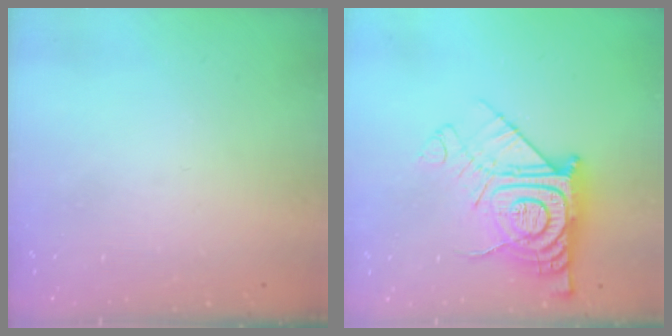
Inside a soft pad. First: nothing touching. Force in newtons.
{"total": 19.7, "press": 19.6, "slide": 1.6}